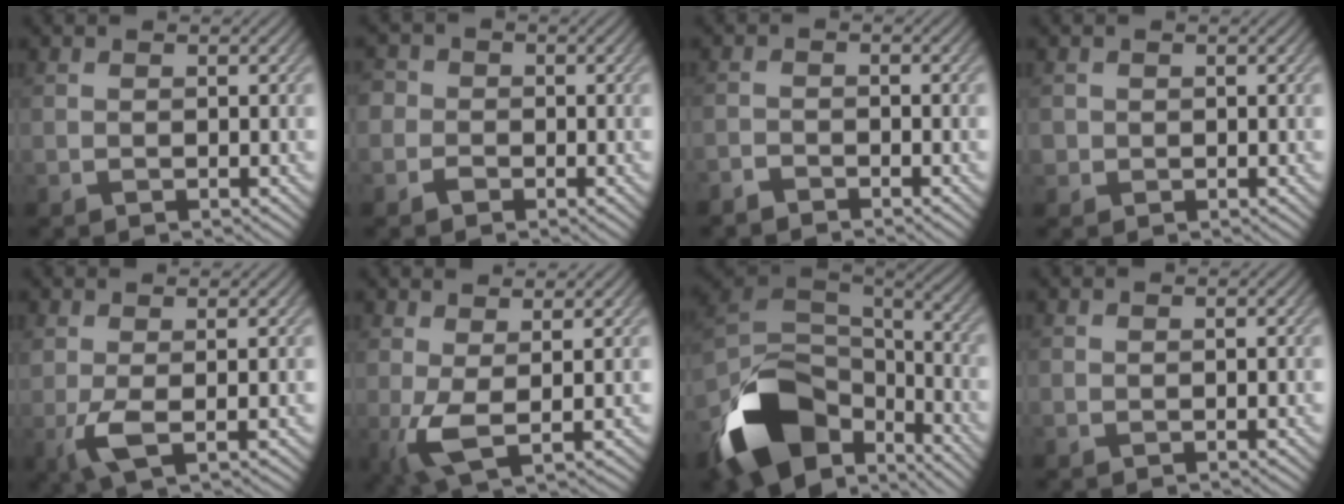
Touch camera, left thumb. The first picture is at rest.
{"total": 2.1, "force": [-0.8, 1.9, 0.4], "torque": [0.003, 0.007, -0.034]}
{"total": 2.0, "force": [-1.9, 0.1, 0.3], "torque": [-0.005, -0.001, -0.043]}
{"total": 0.9, "force": [-0.1, 0.9, 0.0], "torque": [0.007, -0.002, -0.007]}
{"total": 2.8, "force": [-0.1, 0.7, 2.7], "torque": [-0.070, -0.001, -0.005]}
{"total": 3.7, "force": [0.8, 0.8, 3.6], "torque": [-0.085, 0.000, 0.013]}
{"total": 15.7, "force": [-7.7, 9.3, 10.1], "torque": [-0.236, -0.036, -0.128]}
{"total": 0.0}